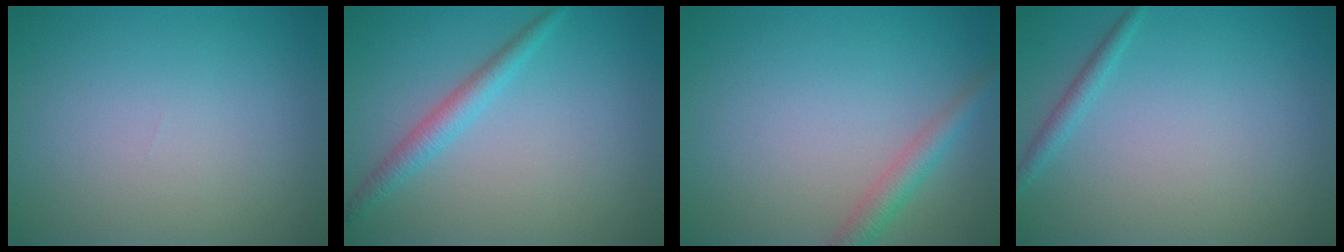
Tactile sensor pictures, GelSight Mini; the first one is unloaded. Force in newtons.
{"total": 2.2, "press": 2.2, "slide": 0.1}
{"total": 2.2, "press": 2.2, "slide": 0.1}
{"total": 1.2, "press": 1.2, "slide": 0.1}